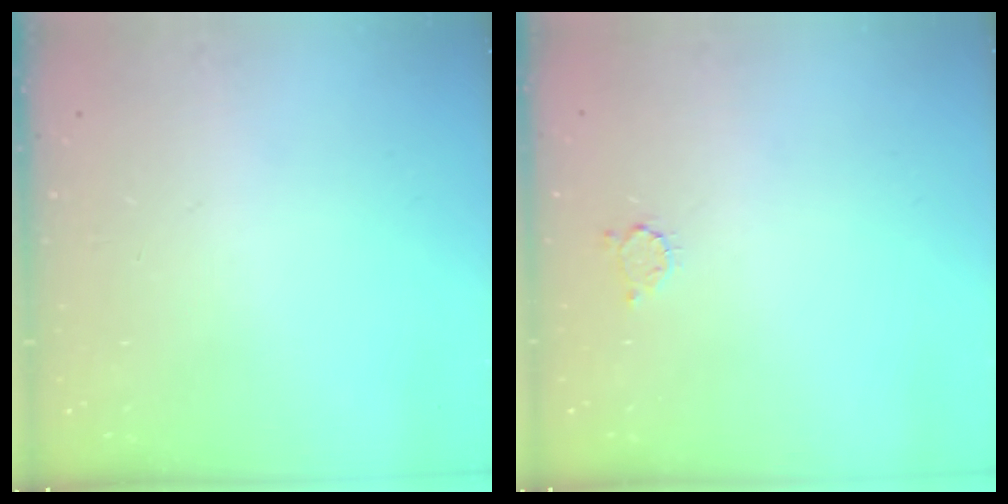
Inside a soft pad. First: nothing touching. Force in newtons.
{"total": 2.7, "press": 2.7, "slide": 0.3}